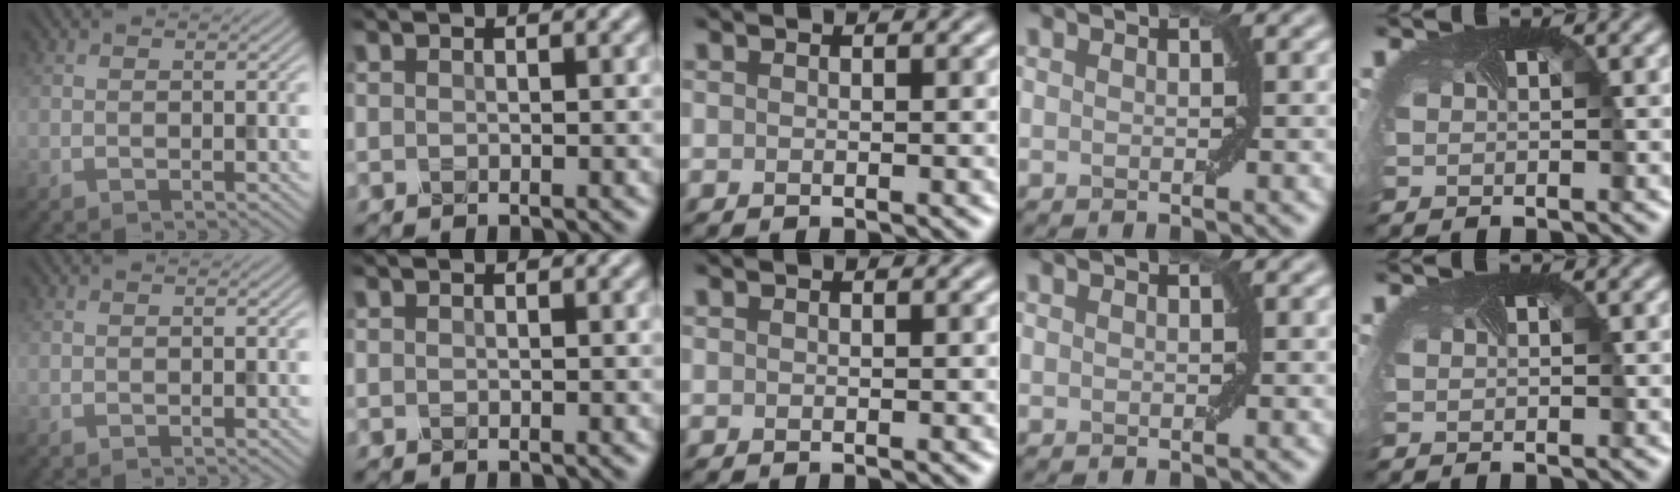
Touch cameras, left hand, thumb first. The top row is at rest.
{}